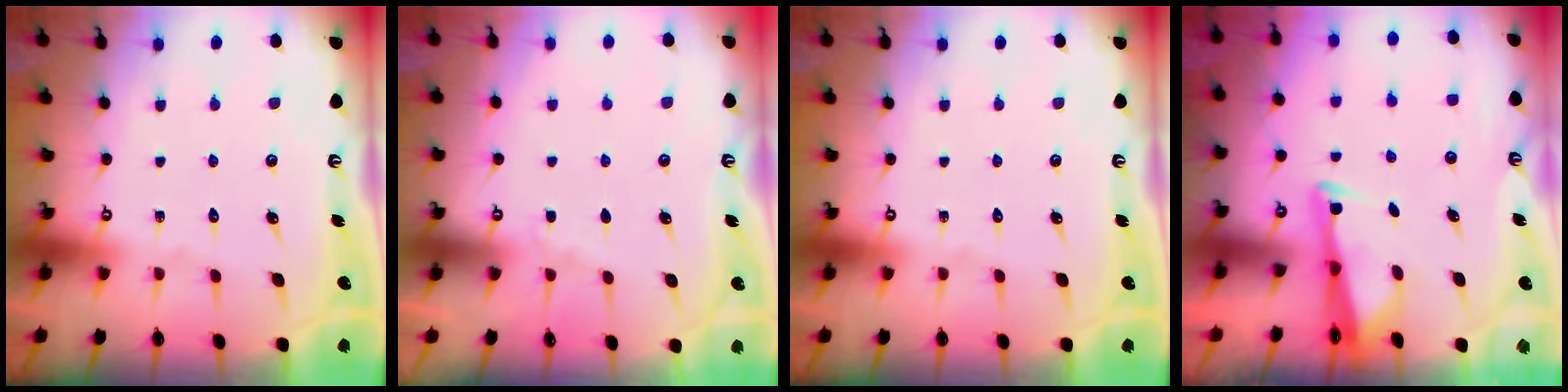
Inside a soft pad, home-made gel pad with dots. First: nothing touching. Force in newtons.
{"total": 2.8, "press": 2.8, "slide": 0.5}
{"total": 0.0}
{"total": 3.0, "press": 3.0, "slide": 0.4}